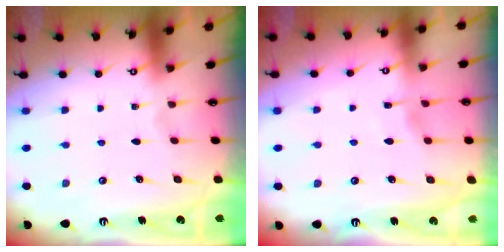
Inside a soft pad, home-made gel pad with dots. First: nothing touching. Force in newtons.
{"total": 3.5, "press": 3.5, "slide": 0.4}